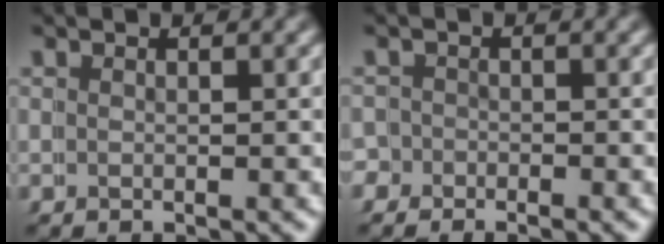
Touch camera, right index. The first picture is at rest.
{"total": 2.6, "force": [-1.3, 2.3, -0.5], "torque": [-0.006, -0.005, -0.032]}